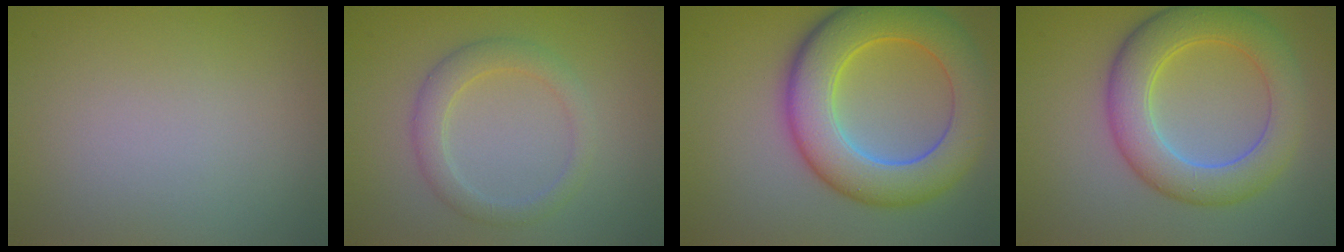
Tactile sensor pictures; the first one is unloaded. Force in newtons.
{"total": 2.8, "press": 2.8, "slide": 0.1}
{"total": 9.5, "press": 9.5, "slide": 0.6}
{"total": 6.9, "press": 6.9, "slide": 0.2}